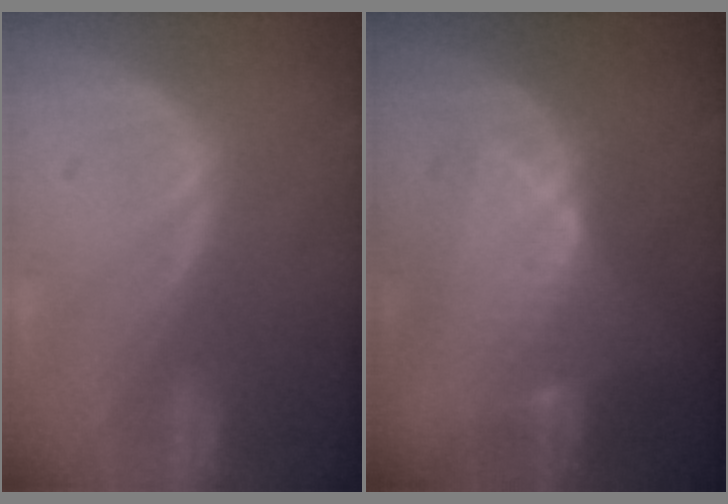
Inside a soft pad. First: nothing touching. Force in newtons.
{"total": 8.3, "press": 7.1, "slide": 4.2}